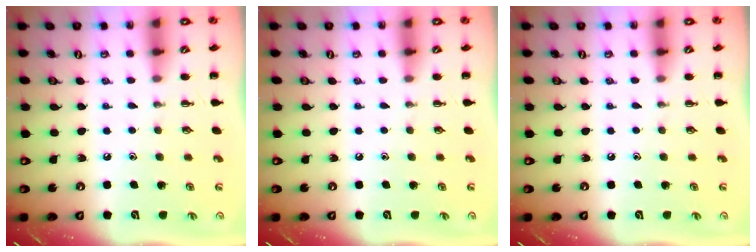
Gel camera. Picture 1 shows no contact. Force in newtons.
{"total": 0.0}
{"total": 0.0}